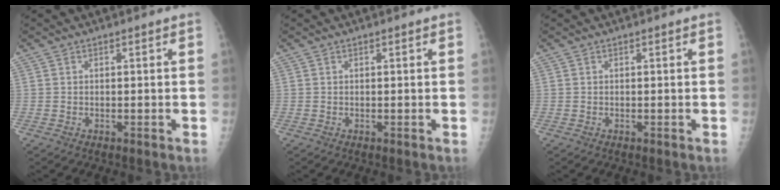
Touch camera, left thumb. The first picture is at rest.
{"total": 0.0}
{"total": 0.0}